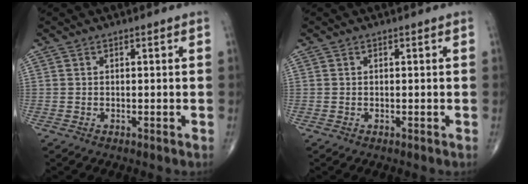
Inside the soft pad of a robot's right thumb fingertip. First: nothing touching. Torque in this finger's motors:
{"motor_torque": [0.00, 0.00, -0.01, 0.01, 0.00]}